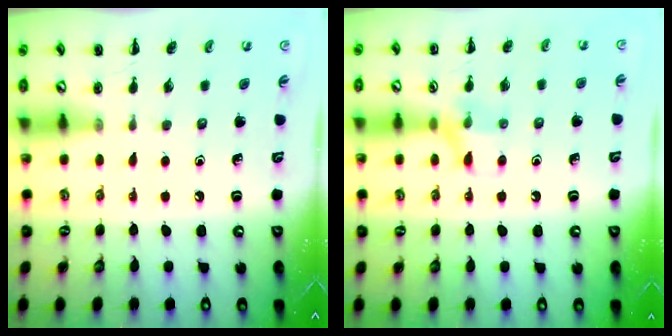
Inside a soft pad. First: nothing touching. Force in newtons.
{"total": 7.9, "press": 7.9, "slide": 0.7}